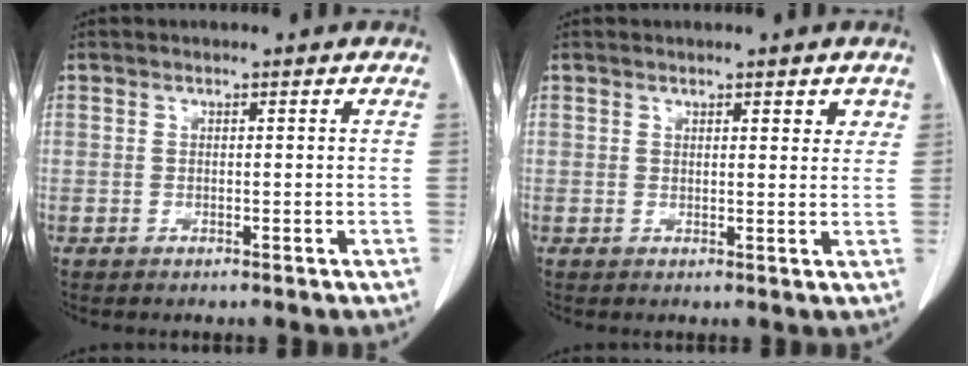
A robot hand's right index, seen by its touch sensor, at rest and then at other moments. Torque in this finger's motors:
{"motor_torque": [0.02, 0.00, 0.02, 0.00]}